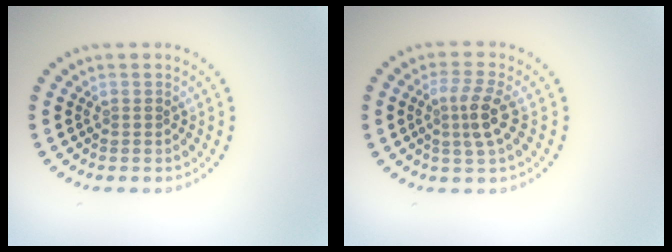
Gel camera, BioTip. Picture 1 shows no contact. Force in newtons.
{"total": 2.9, "press": 2.5, "slide": 1.4}